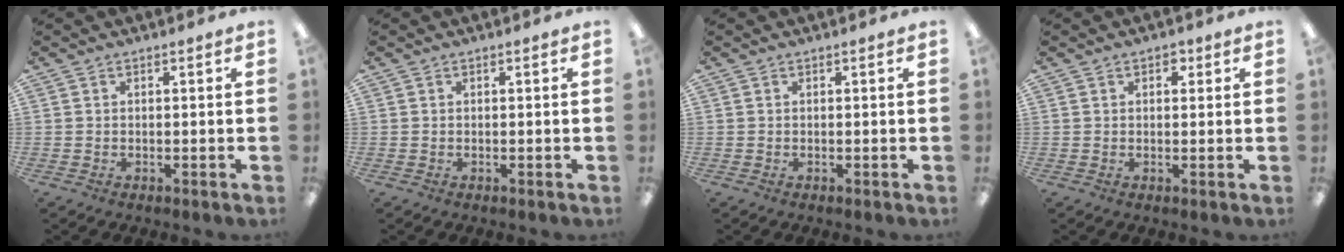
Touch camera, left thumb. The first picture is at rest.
{"total": 0.0}
{"total": 0.0}
{"total": 2.5, "force": [1.3, 1.6, 1.4], "torque": [-0.006, -0.004, 0.016]}